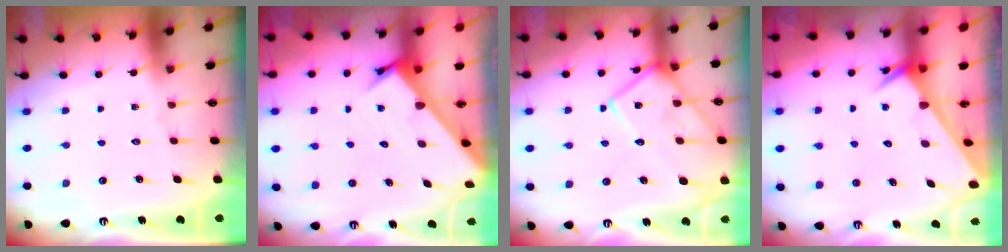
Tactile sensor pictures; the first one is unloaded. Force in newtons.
{"total": 3.5, "press": 3.5, "slide": 0.2}
{"total": 14.6, "press": 14.6, "slide": 1.0}
{"total": 2.6, "press": 2.6, "slide": 0.1}